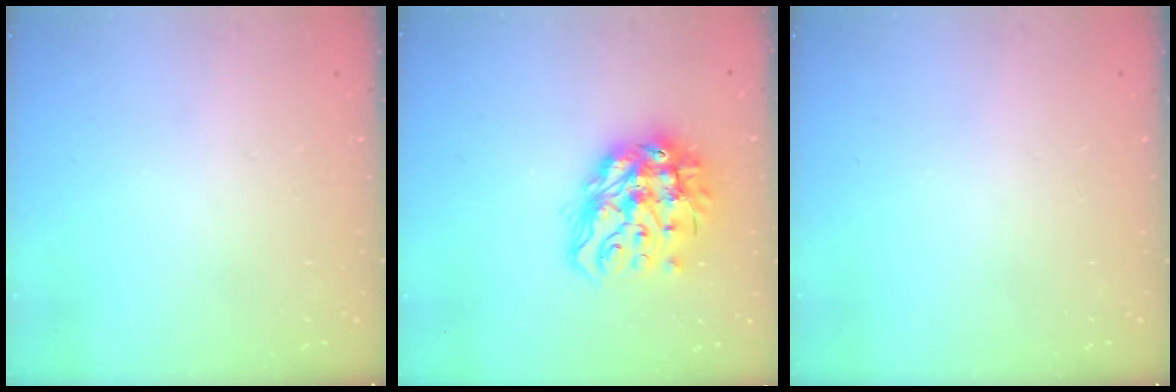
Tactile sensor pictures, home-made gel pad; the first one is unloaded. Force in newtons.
{"total": 16.0, "press": 15.9, "slide": 2.0}
{"total": 0.0}